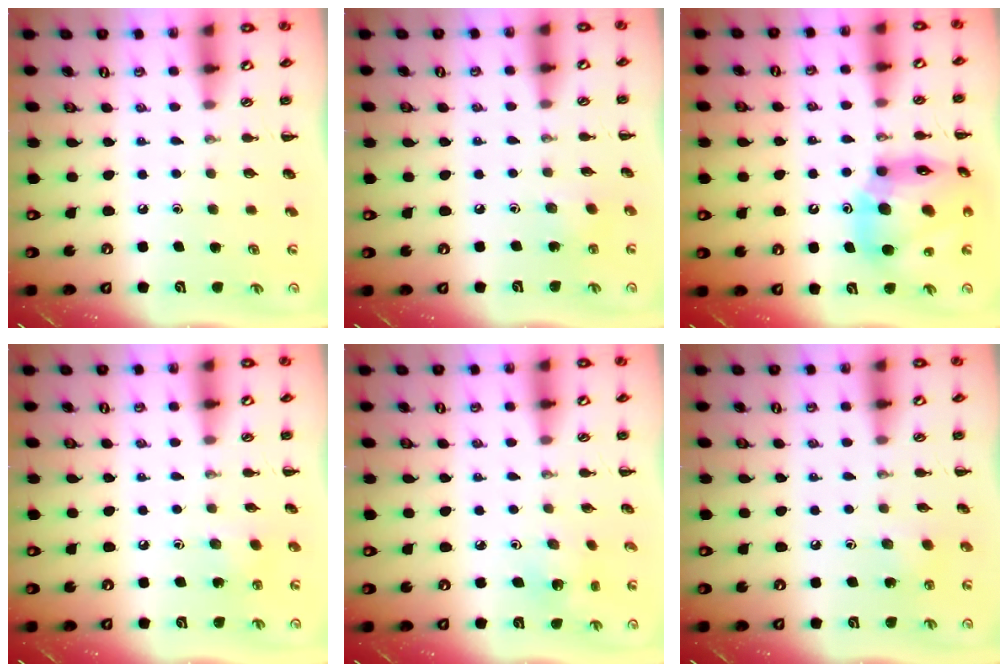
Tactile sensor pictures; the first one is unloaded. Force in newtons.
{"total": 2.5, "press": 2.4, "slide": 0.7}
{"total": 17.4, "press": 16.7, "slide": 5.1}
{"total": 2.4, "press": 2.3, "slide": 0.7}
{"total": 2.1, "press": 2.0, "slide": 0.7}
{"total": 2.4, "press": 2.3, "slide": 0.7}